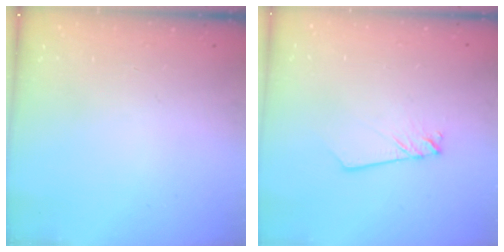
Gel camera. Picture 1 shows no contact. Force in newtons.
{"total": 2.4, "press": 2.4, "slide": 0.2}